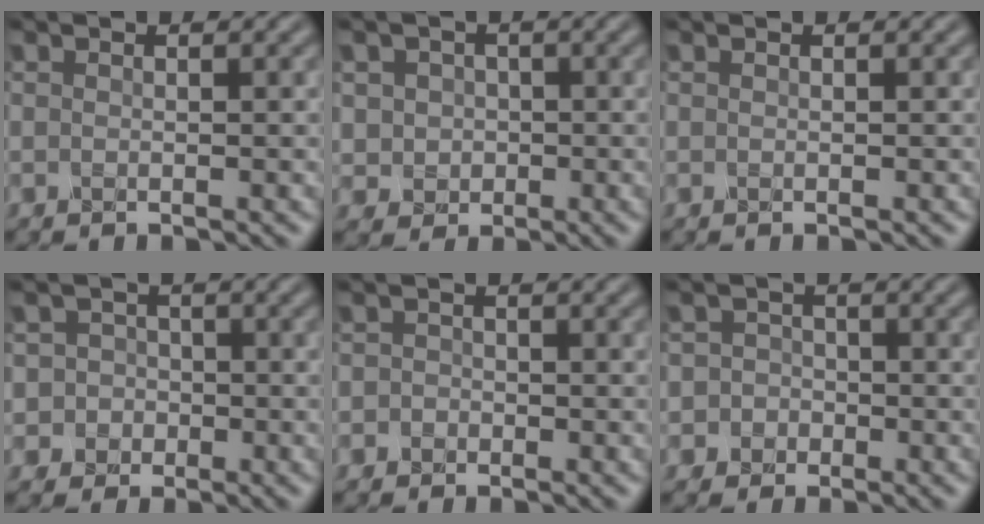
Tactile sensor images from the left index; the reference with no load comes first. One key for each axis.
{"total": 2.8, "fx": 0.1, "fy": 2.6, "fz": 0.8, "tx": -0.002, "ty": 0.002, "tz": -0.006}
{"total": 0.0}
{"total": 3.4, "fx": -0.9, "fy": 3.2, "fz": 0.4, "tx": 0.025, "ty": 0.007, "tz": -0.034}
{"total": 1.2, "fx": -0.3, "fy": 1.2, "fz": 0.2, "tx": 0.012, "ty": 0.001, "tz": -0.014}
{"total": 3.3, "fx": -1.1, "fy": 3.0, "fz": 0.4, "tx": 0.029, "ty": 0.007, "tz": -0.041}